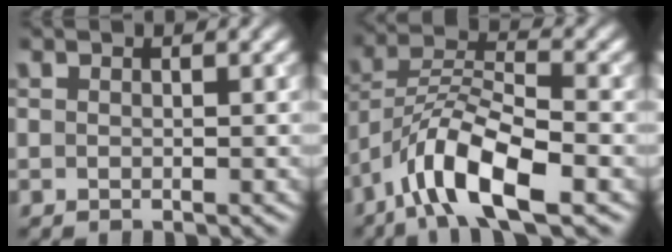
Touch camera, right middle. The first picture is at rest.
{"total": 8.5, "force": [-5.1, 2.6, 6.3], "torque": [-0.108, 0.010, -0.102]}